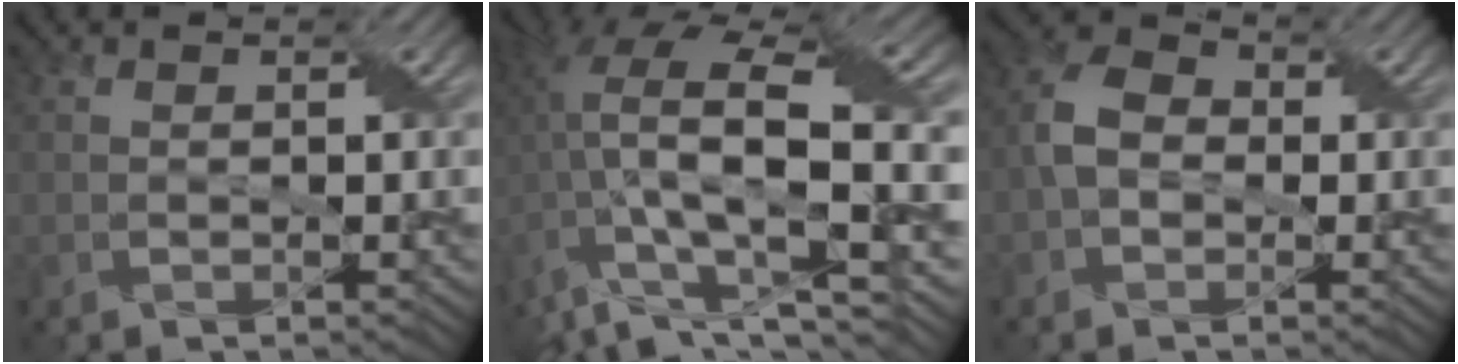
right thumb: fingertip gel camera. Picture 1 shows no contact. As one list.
[{"total": 17.0, "force": [-1.5, 7.9, 15.0], "torque": [-0.305, -0.031, -0.006]}, {"total": 4.6, "force": [-0.7, 3.5, 3.0], "torque": [-0.066, 0.010, -0.021]}]